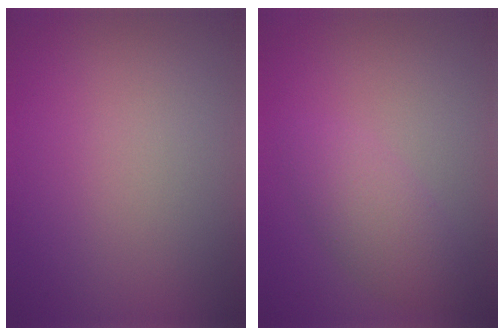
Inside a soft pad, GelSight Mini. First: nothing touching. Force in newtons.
{"total": 2.9, "press": 2.9, "slide": 0.0}